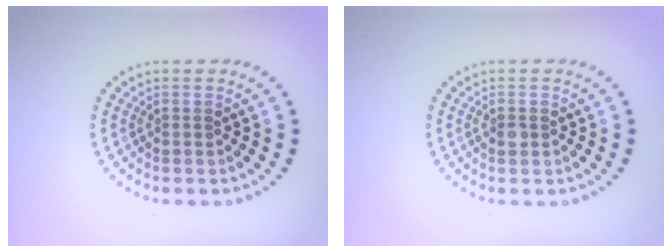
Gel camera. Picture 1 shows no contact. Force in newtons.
{"total": 0.9, "press": 0.9, "slide": 0.1}